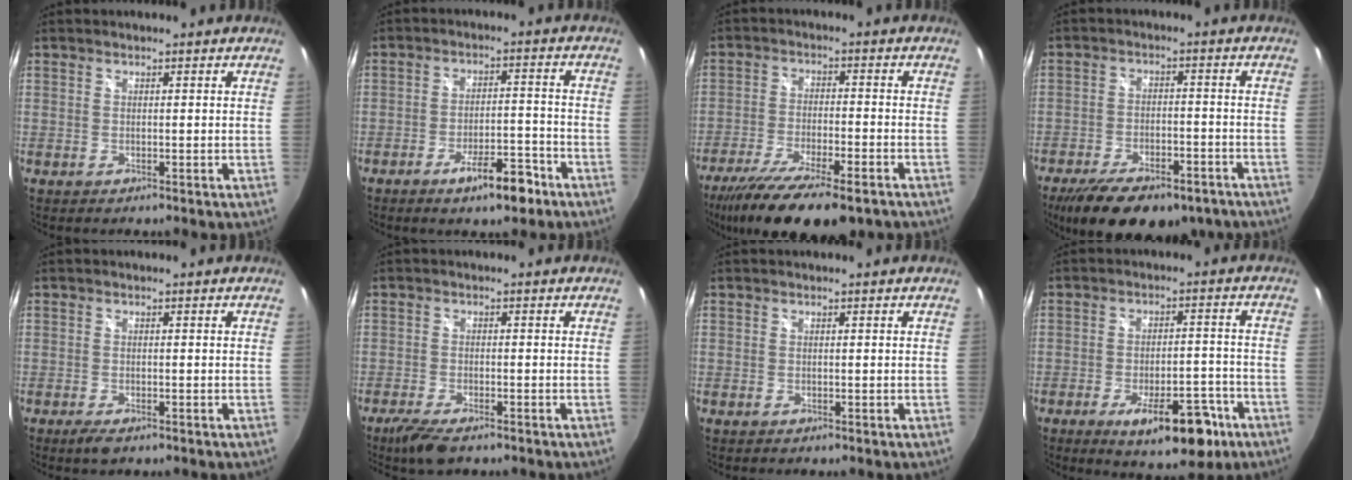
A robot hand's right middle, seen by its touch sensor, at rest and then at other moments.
{"total": 7.8, "force": [-5.1, 2.3, 5.5], "torque": [-0.095, 0.003, -0.072]}
{"total": 18.3, "force": [-13.6, 4.7, 11.3], "torque": [-0.224, -0.055, -0.219]}
{"total": 18.3, "force": [-12.9, 7.6, 10.6], "torque": [-0.214, -0.036, -0.185]}
{"total": 2.4, "force": [-1.5, 0.8, 1.7], "torque": [-0.035, -0.007, -0.026]}
{"total": 6.1, "force": [-4.5, 1.5, 3.8], "torque": [-0.095, -0.017, -0.082]}
{"total": 0.0}
{"total": 12.4, "force": [-7.0, 4.6, 9.1], "torque": [-0.142, -0.004, -0.091]}